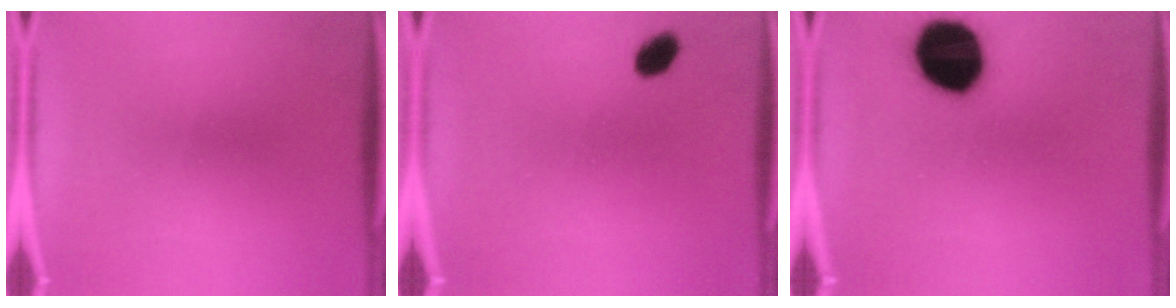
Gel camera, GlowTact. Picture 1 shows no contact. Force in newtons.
{"total": 3.3}
{"total": 18.7}